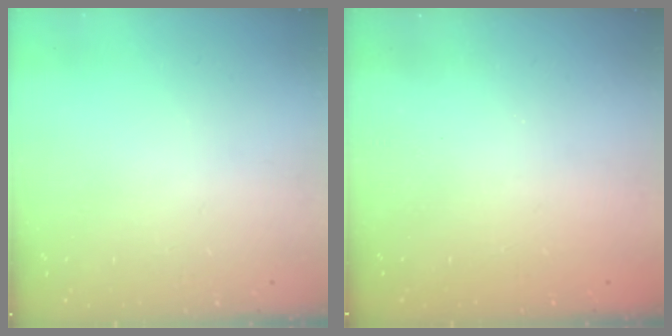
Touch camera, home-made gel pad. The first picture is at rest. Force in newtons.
{"total": 2.3, "press": 2.2, "slide": 0.8}